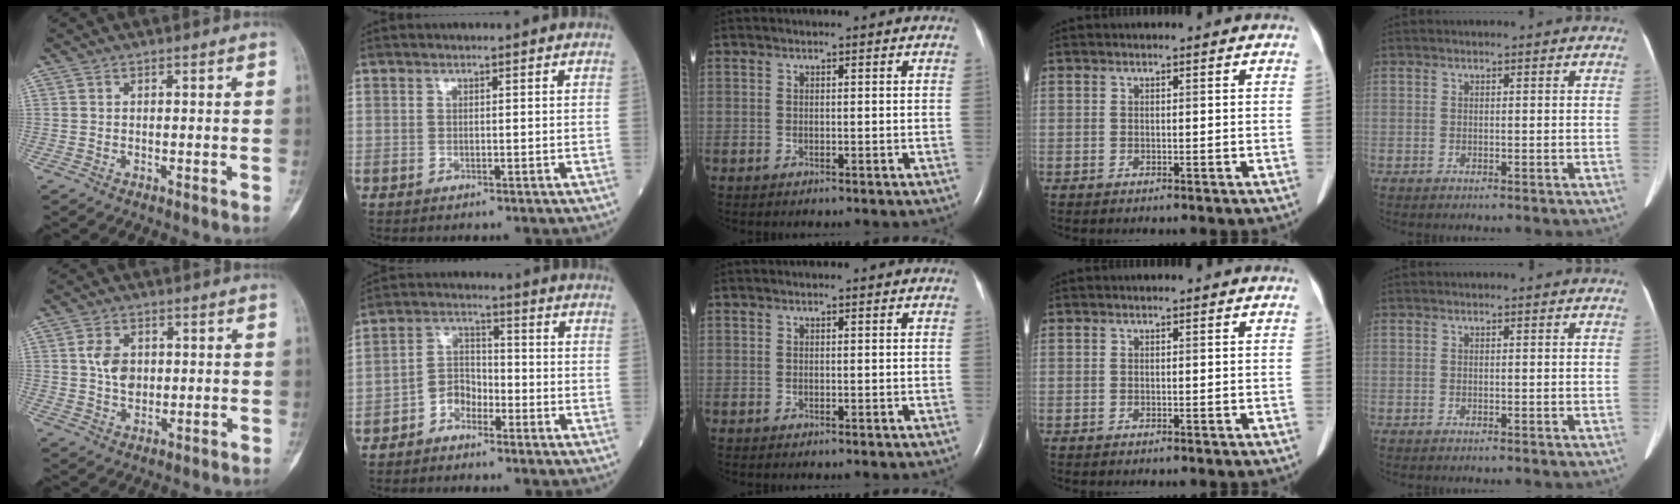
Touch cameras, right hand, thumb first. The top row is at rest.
{"thumb": {"total": 4.3, "force": [0.5, 3.2, 2.8], "torque": [-0.037, -0.002, 0.010]}, "index": {"total": 3.7, "force": [-2.5, 2.3, 1.5], "torque": [-0.024, 0.008, -0.051]}}